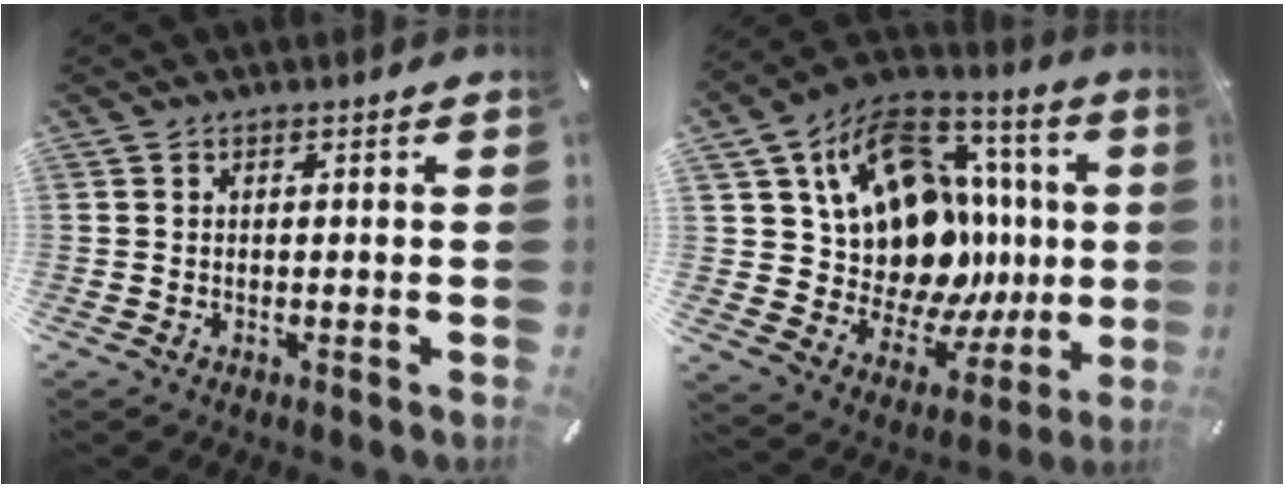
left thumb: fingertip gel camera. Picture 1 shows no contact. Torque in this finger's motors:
{"motor_torque": [2.12, 2.88, 1.21, 0.27, 0.32]}